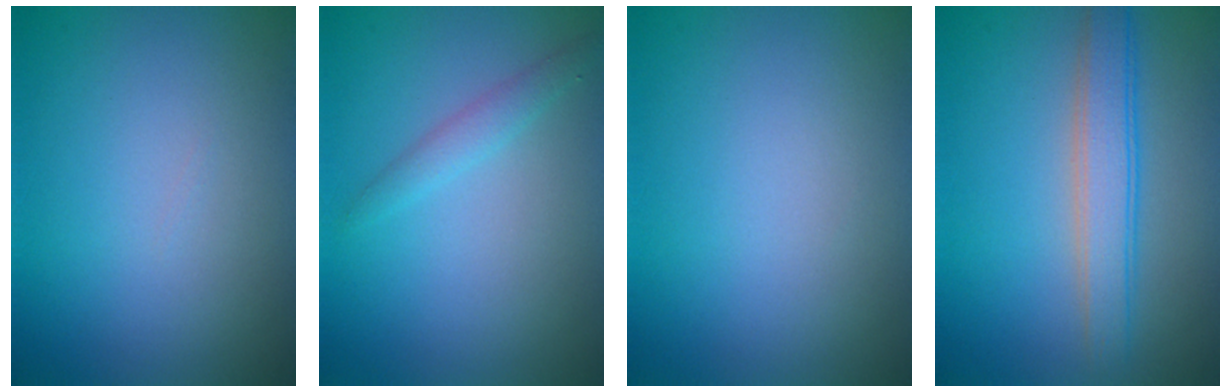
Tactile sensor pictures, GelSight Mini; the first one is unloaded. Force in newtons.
{"total": 1.4, "press": 1.4, "slide": 0.0}
{"total": 0.0}
{"total": 3.6, "press": 3.6, "slide": 0.1}